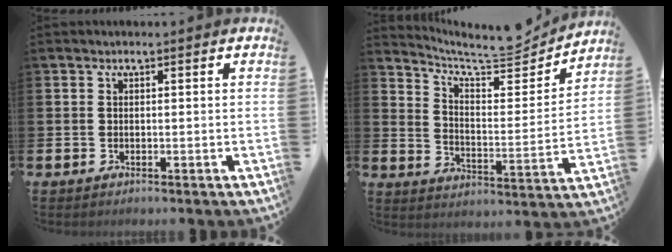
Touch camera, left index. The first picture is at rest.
{"total": 7.6, "force": [7.0, 1.6, 2.5], "torque": [-0.068, -0.061, 0.117]}